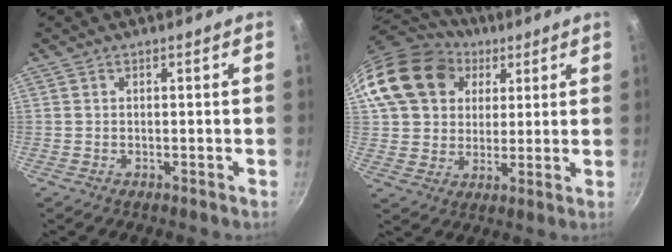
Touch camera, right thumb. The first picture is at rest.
{"total": 18.8, "force": [6.6, 15.1, 9.1], "torque": [-0.153, 0.016, 0.115]}